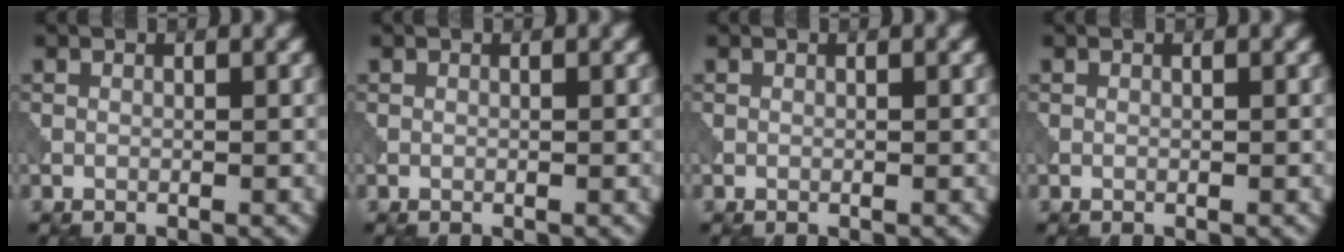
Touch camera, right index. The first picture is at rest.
{"total": 0.0}
{"total": 0.0}
{"total": 0.0}